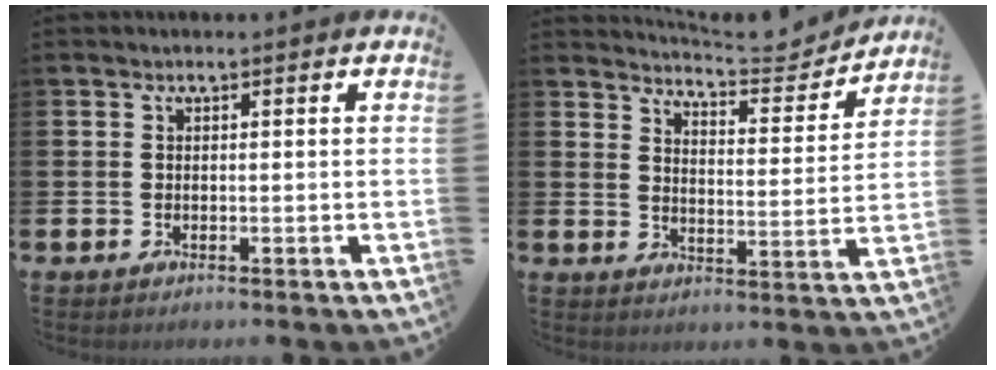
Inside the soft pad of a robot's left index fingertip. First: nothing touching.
{"total": 5.7, "force": [5.6, 0.4, 0.7], "torque": [-0.024, -0.045, 0.095]}